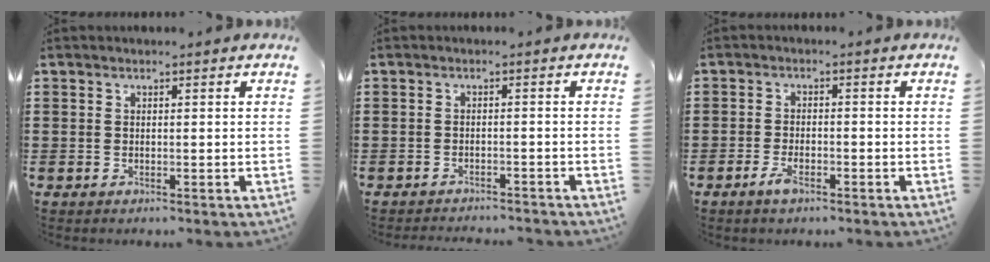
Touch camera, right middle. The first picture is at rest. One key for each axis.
{"total": 1.7, "fx": -1.7, "fy": 0.0, "fz": 0.0, "tx": -0.005, "ty": 0.001, "tz": -0.037}
{"total": 3.1, "fx": -1.9, "fy": 1.1, "fz": 2.2, "tx": -0.052, "ty": -0.002, "tz": -0.040}